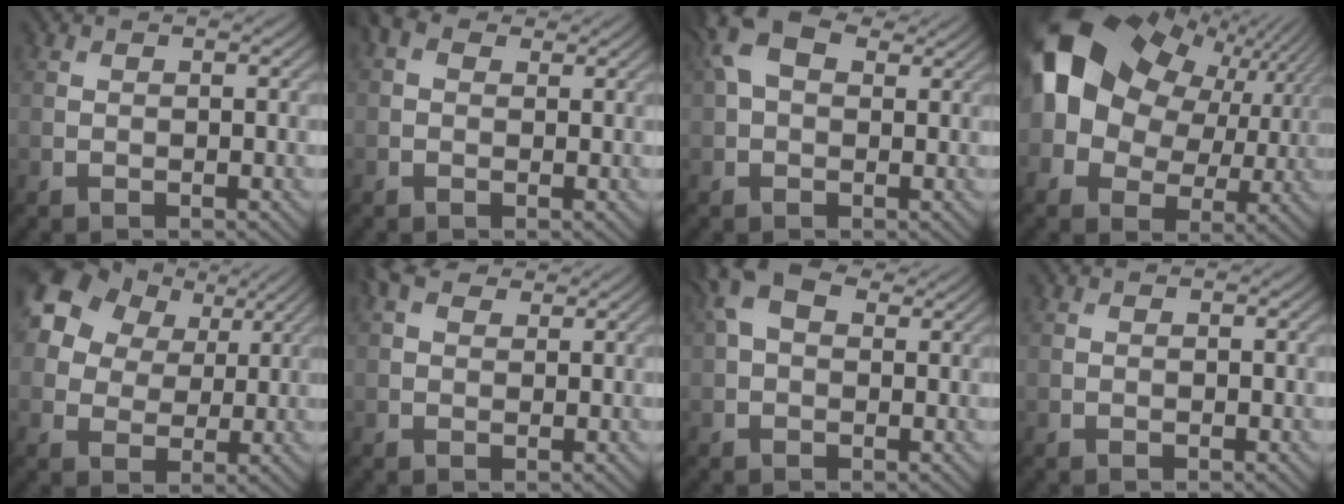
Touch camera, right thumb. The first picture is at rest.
{"total": 2.2, "force": [0.8, 1.5, 1.3], "torque": [-0.027, 0.005, 0.005]}
{"total": 7.1, "force": [2.8, 4.1, 5.0], "torque": [-0.115, 0.018, 0.043]}
{"total": 19.3, "force": [5.1, 13.7, 12.6], "torque": [-0.269, 0.014, 0.096]}
{"total": 15.1, "force": [7.5, 10.7, 7.5], "torque": [-0.211, 0.060, 0.145]}
{"total": 3.6, "force": [2.3, 1.9, 2.0], "torque": [-0.047, 0.013, 0.039]}
{"total": 6.3, "force": [2.4, 3.8, 4.5], "torque": [-0.098, 0.016, 0.035]}
{"total": 0.0}